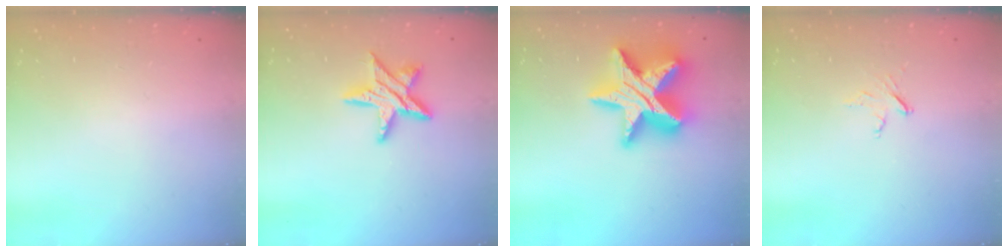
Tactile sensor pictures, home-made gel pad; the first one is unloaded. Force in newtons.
{"total": 12.9, "press": 12.9, "slide": 0.7}
{"total": 25.6, "press": 25.5, "slide": 1.6}
{"total": 3.7, "press": 3.7, "slide": 0.4}